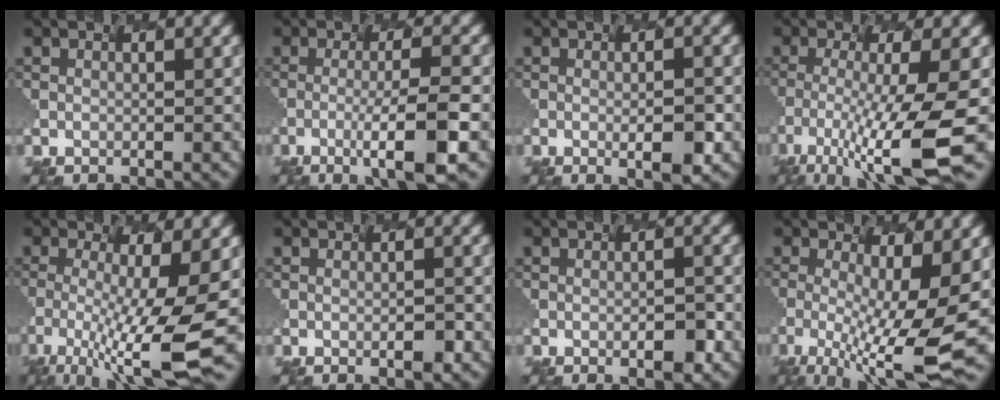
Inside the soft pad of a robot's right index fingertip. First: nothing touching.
{"total": 5.1, "force": [-2.3, 0.2, 4.5], "torque": [-0.085, -0.006, -0.018]}
{"total": 2.3, "force": [-1.3, -0.2, 1.9], "torque": [-0.045, -0.004, 0.011]}
{"total": 7.9, "force": [-4.6, 0.4, 6.4], "torque": [-0.129, -0.018, -0.057]}
{"total": 8.0, "force": [-3.6, 0.6, 7.1], "torque": [-0.137, -0.019, -0.035]}
{"total": 1.2, "force": [-1.0, -0.4, 0.7], "torque": [-0.023, -0.005, 0.012]}
{"total": 1.8, "force": [-1.3, -0.3, 1.2], "torque": [-0.033, -0.004, 0.010]}
{"total": 7.9, "force": [-2.5, 0.9, 7.5], "torque": [-0.136, -0.023, -0.011]}